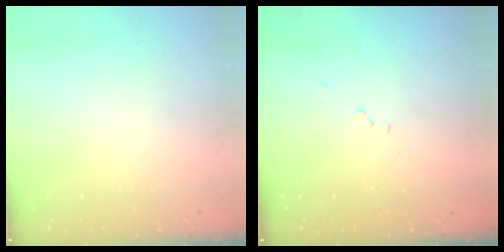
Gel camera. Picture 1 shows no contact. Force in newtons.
{"total": 5.9, "press": 5.9, "slide": 0.7}